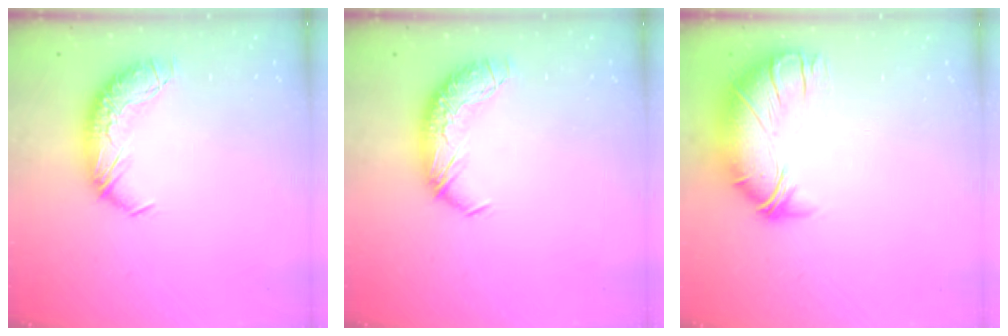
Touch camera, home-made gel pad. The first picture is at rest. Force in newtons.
{"total": 0.0}
{"total": 2.7, "press": 1.6, "slide": 2.2}